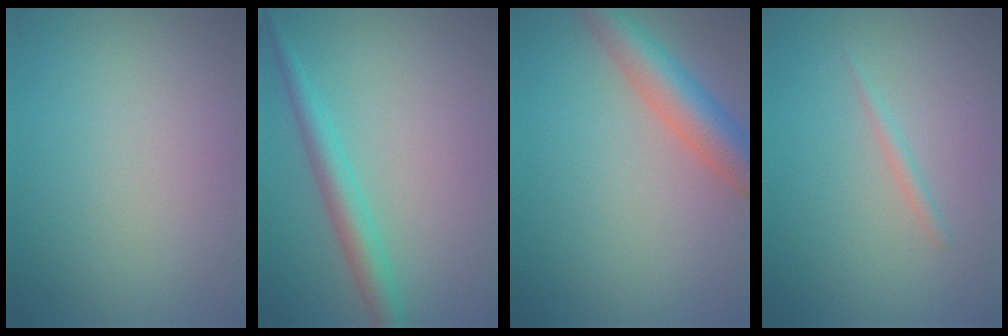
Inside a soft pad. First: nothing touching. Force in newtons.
{"total": 3.0, "press": 3.0, "slide": 0.1}
{"total": 5.1, "press": 5.1, "slide": 0.2}
{"total": 0.8, "press": 0.8, "slide": 0.0}